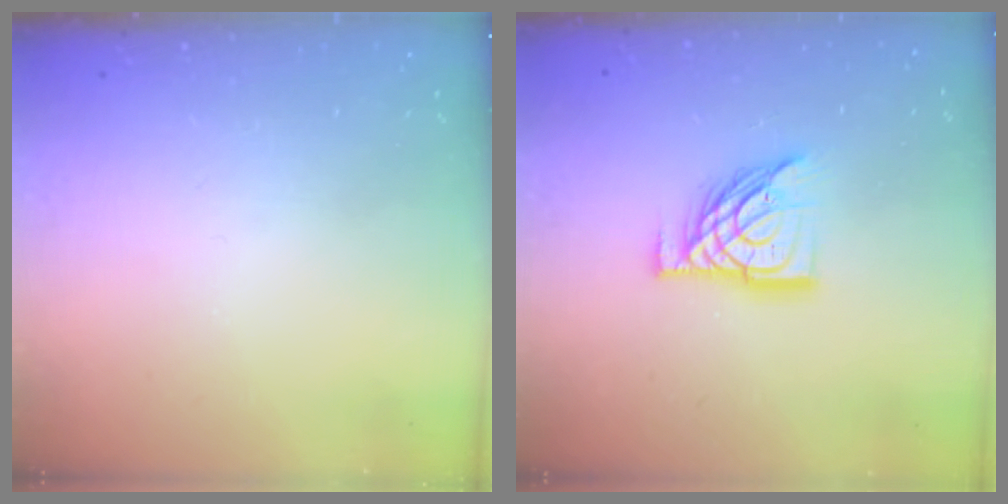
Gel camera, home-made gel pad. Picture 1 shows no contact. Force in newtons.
{"total": 13.2, "press": 13.2, "slide": 1.1}